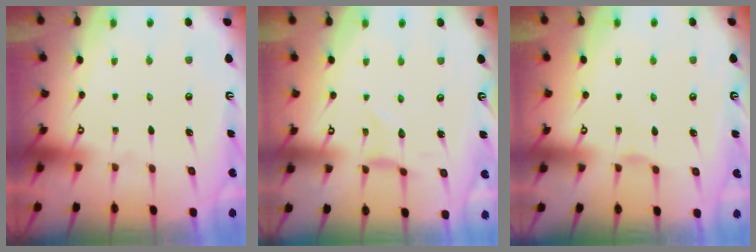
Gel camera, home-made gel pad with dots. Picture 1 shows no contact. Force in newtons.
{"total": 0.0}
{"total": 0.8, "press": 0.7, "slide": 0.3}